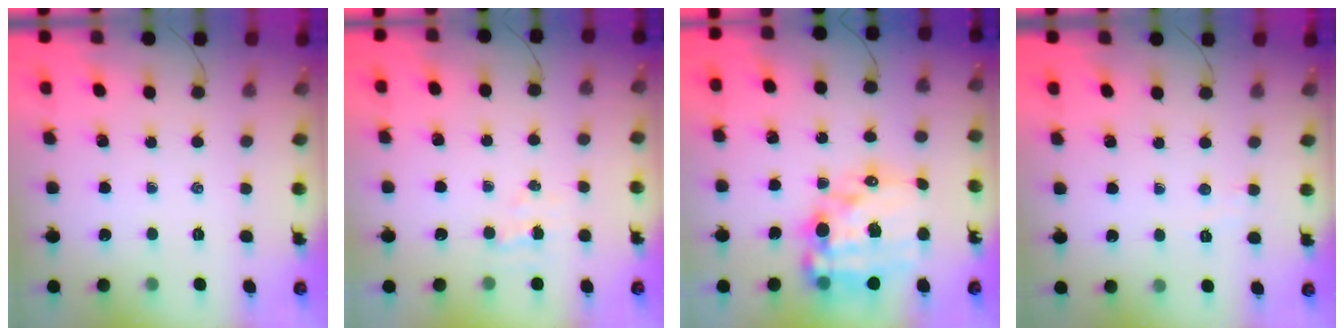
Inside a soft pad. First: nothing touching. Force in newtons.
{"total": 3.7, "press": 3.5, "slide": 1.1}
{"total": 20.5, "press": 20.1, "slide": 4.4}
{"total": 2.6, "press": 2.5, "slide": 0.7}